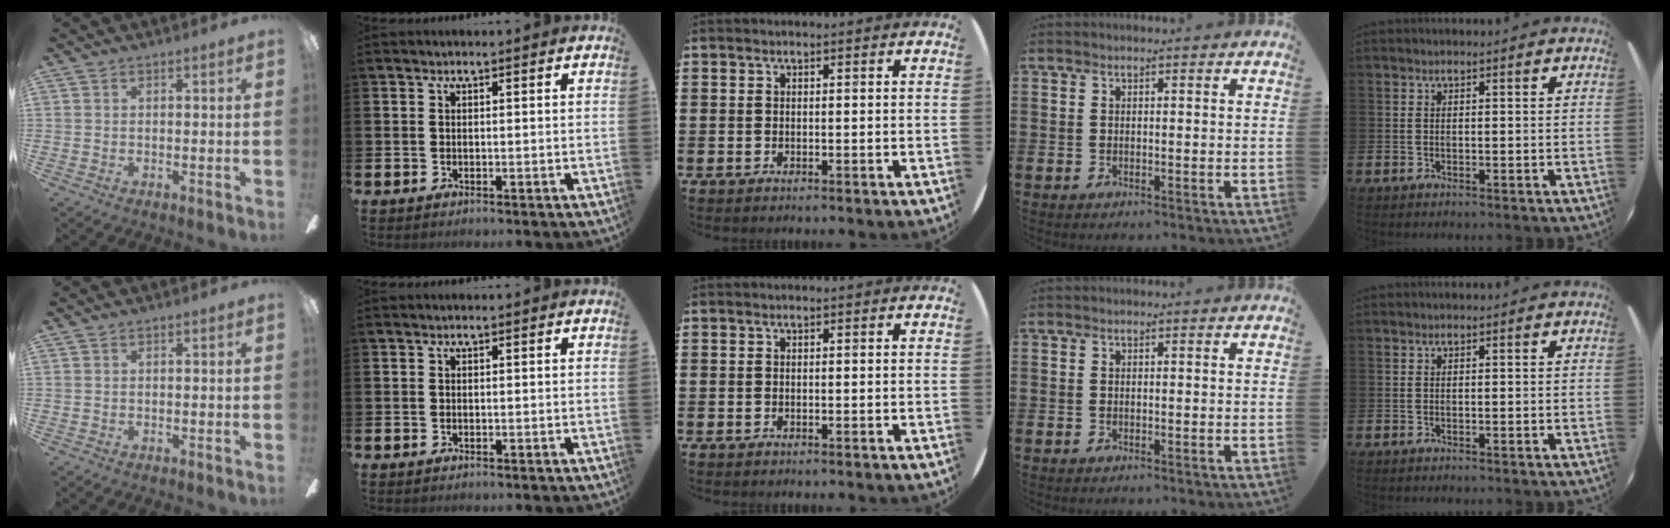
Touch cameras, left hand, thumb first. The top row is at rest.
{}